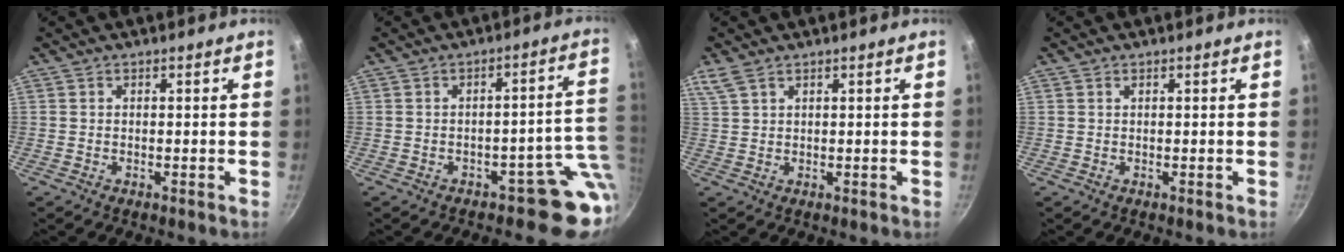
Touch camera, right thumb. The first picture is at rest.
{"total": 7.5, "force": [-1.9, 4.8, 5.4], "torque": [0.011, 0.028, -0.027]}
{"total": 3.0, "force": [2.2, 1.3, 1.7], "torque": [-0.038, 0.000, 0.050]}
{"total": 0.0}